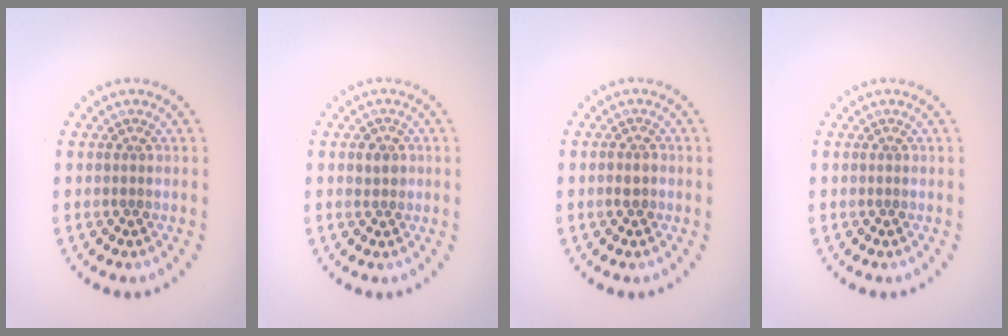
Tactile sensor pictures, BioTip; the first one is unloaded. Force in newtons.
{"total": 1.5, "press": 1.3, "slide": 0.7}
{"total": 1.2, "press": 1.1, "slide": 0.5}
{"total": 0.0}